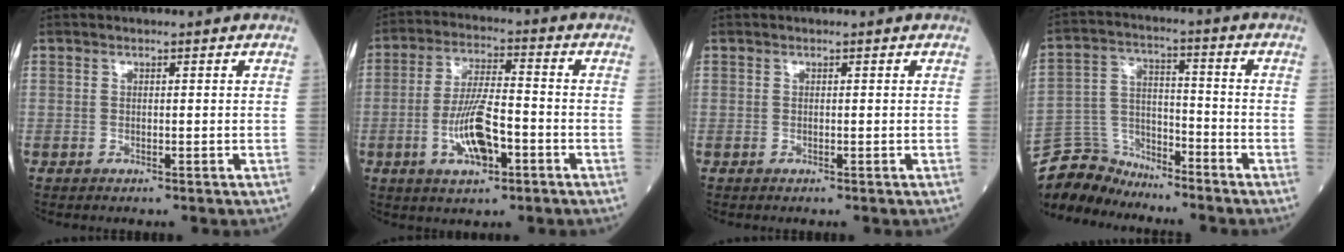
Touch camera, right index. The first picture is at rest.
{"total": 9.2, "force": [-3.1, 2.6, 8.3], "torque": [-0.163, 0.003, -0.056]}
{"total": 0.0}
{"total": 9.0, "force": [-8.7, 2.4, -0.6], "torque": [0.008, 0.020, -0.170]}